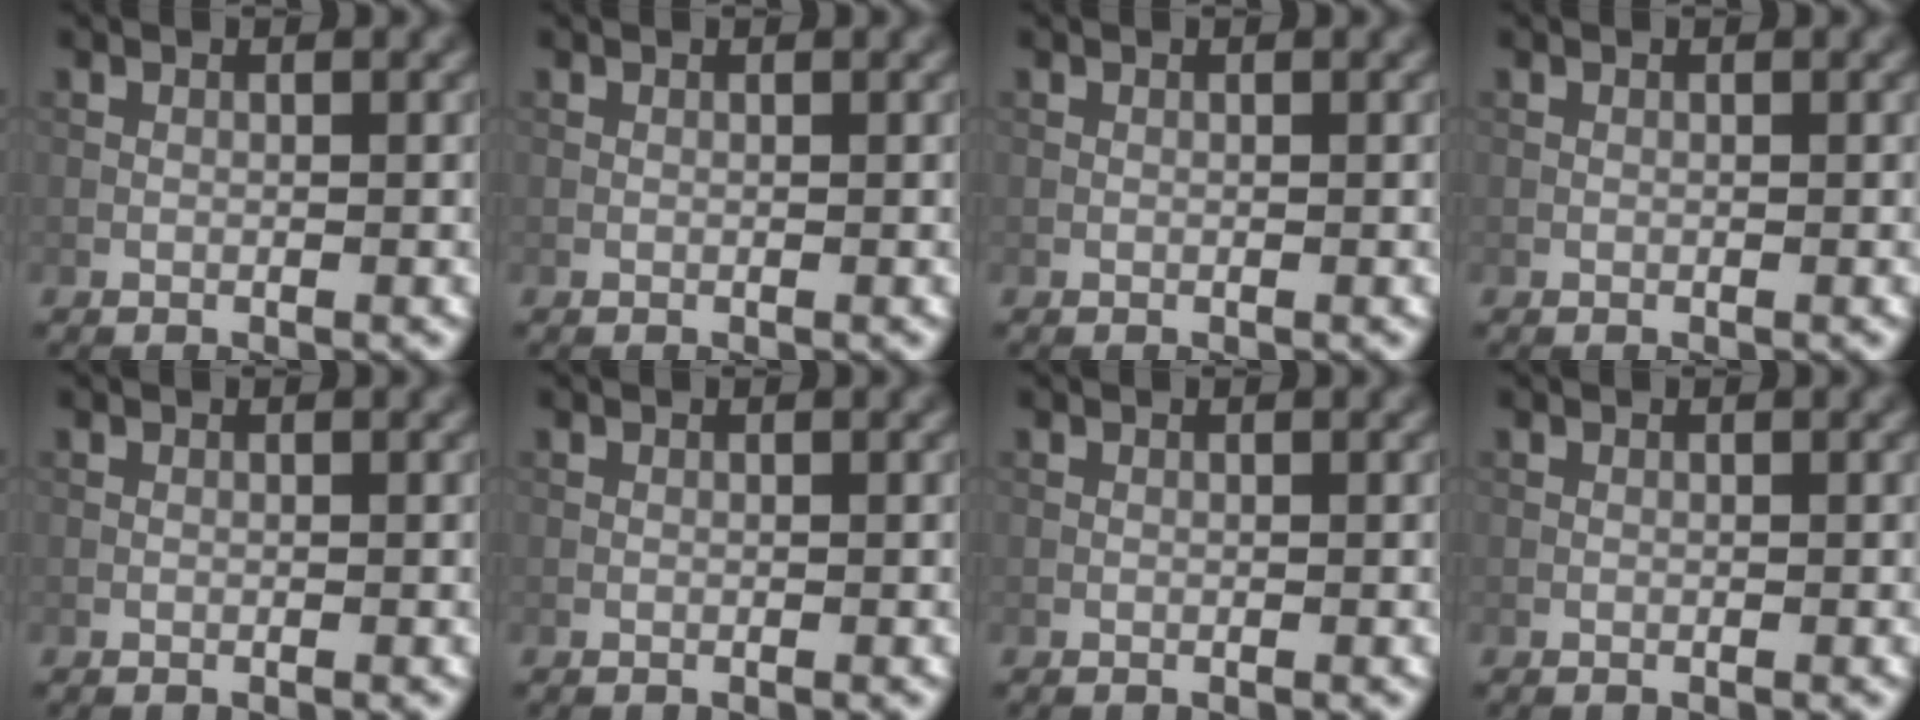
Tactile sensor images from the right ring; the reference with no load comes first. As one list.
[{"total": 0.0}, {"total": 0.0}, {"total": 0.0}, {"total": 0.0}, {"total": 0.0}, {"total": 0.0}, {"total": 0.0}]